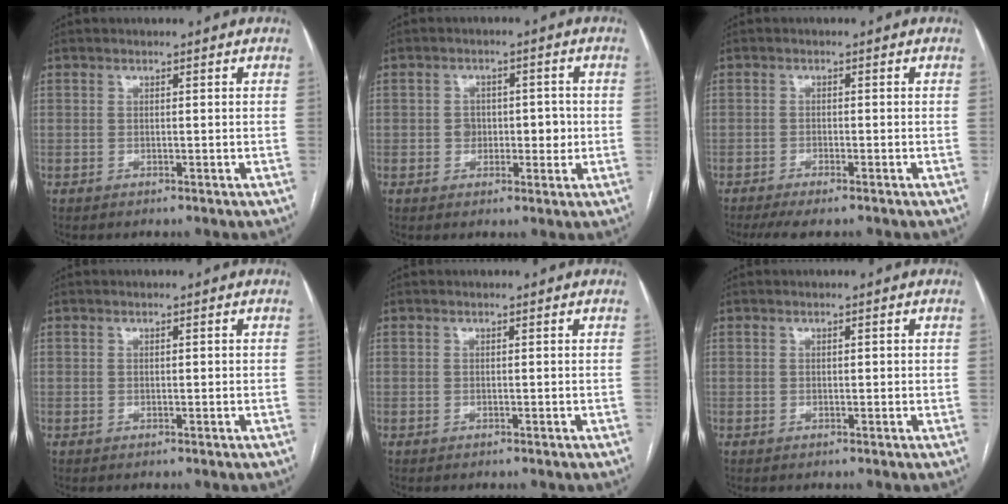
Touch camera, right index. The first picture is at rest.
{"total": 4.5, "force": [-0.3, 3.2, 3.2], "torque": [-0.033, 0.015, 0.000]}
{"total": 4.7, "force": [-3.8, 0.7, 2.7], "torque": [-0.039, -0.008, -0.060]}
{"total": 0.6, "force": [0.1, 0.2, 0.5], "torque": [-0.009, 0.001, 0.002]}
{"total": 0.0}
{"total": 1.0, "force": [0.2, 0.5, 0.8], "torque": [-0.012, 0.000, 0.003]}